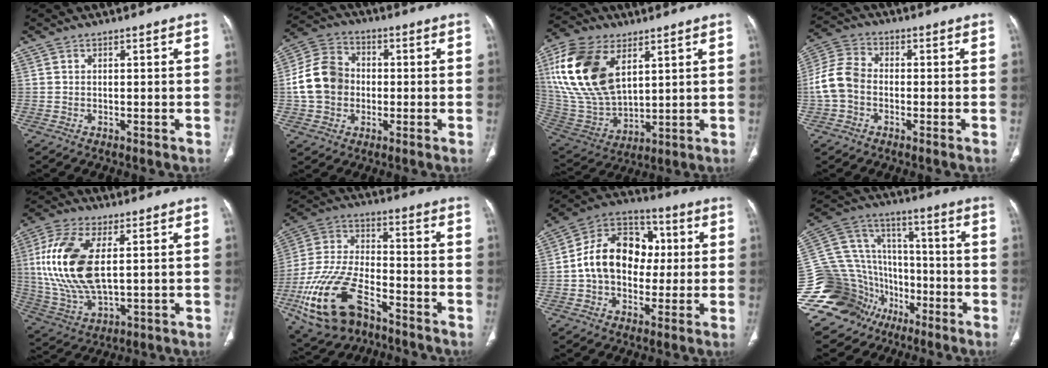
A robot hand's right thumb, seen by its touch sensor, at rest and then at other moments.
{"total": 11.3, "force": [-0.4, 10.0, 5.2], "torque": [-0.091, 0.032, -0.016]}
{"total": 21.6, "force": [7.9, 12.6, 15.7], "torque": [-0.314, -0.028, 0.158]}
{"total": 7.6, "force": [-0.9, 6.3, 4.2], "torque": [-0.090, 0.026, -0.032]}
{"total": 16.7, "force": [2.5, 8.3, 14.3], "torque": [-0.306, -0.008, 0.056]}
{"total": 20.0, "force": [-10.4, 11.0, 13.1], "torque": [-0.287, 0.046, -0.187]}
{"total": 15.6, "force": [1.0, 12.2, 9.7], "torque": [-0.126, 0.037, 0.007]}
{"total": 28.2, "force": [-13.6, 21.4, 12.4], "torque": [-0.265, 0.097, -0.227]}